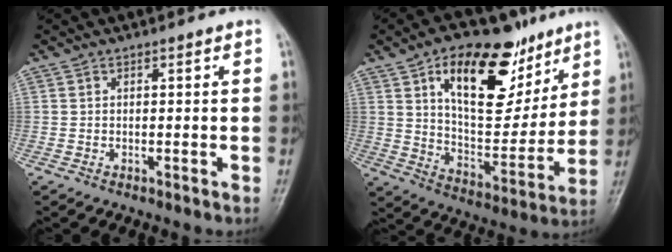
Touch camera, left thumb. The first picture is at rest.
{"total": 23.0, "force": [11.6, 11.8, 16.0], "torque": [-0.193, -0.043, 0.192]}